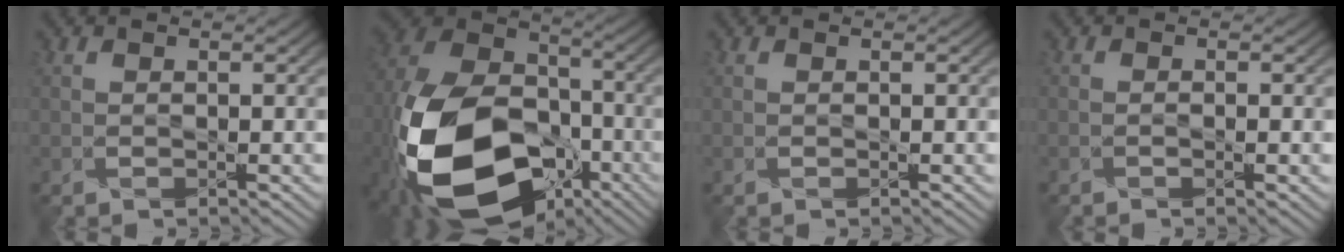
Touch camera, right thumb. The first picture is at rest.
{"total": 22.3, "force": [-8.9, 14.6, 14.3], "torque": [-0.347, -0.060, -0.138]}
{"total": 0.0}
{"total": 0.6, "force": [-0.3, 0.0, 0.5], "torque": [-0.005, -0.005, -0.008]}